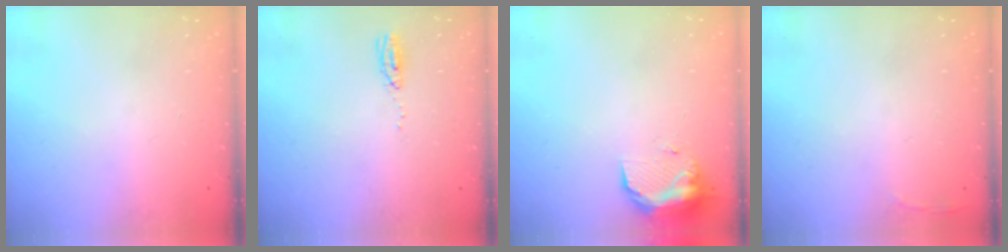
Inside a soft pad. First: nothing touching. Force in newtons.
{"total": 3.6, "press": 3.3, "slide": 1.5}
{"total": 9.7, "press": 9.6, "slide": 0.9}
{"total": 2.8, "press": 2.6, "slide": 0.9}